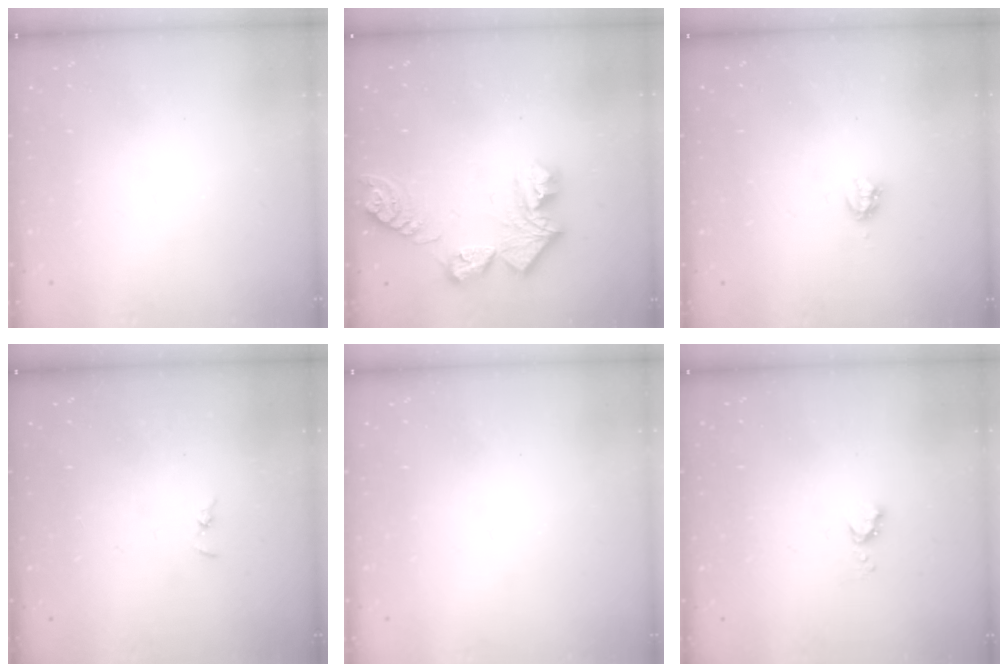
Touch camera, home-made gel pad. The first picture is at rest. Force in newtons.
{"total": 14.4, "press": 14.3, "slide": 1.6}
{"total": 4.0, "press": 4.0, "slide": 0.4}
{"total": 1.3, "press": 1.2, "slide": 0.3}
{"total": 0.0}
{"total": 4.4, "press": 4.3, "slide": 0.5}